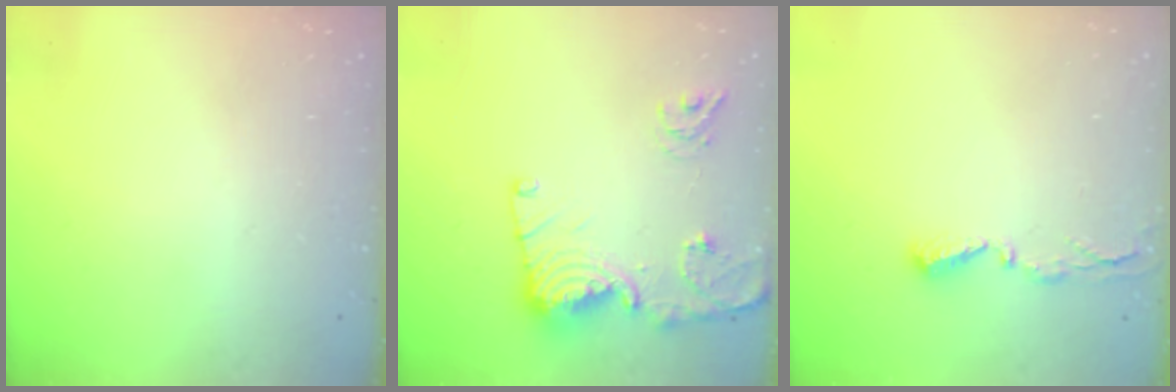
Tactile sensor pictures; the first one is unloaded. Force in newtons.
{"total": 14.6, "press": 14.6, "slide": 1.0}
{"total": 4.0, "press": 4.0, "slide": 0.4}